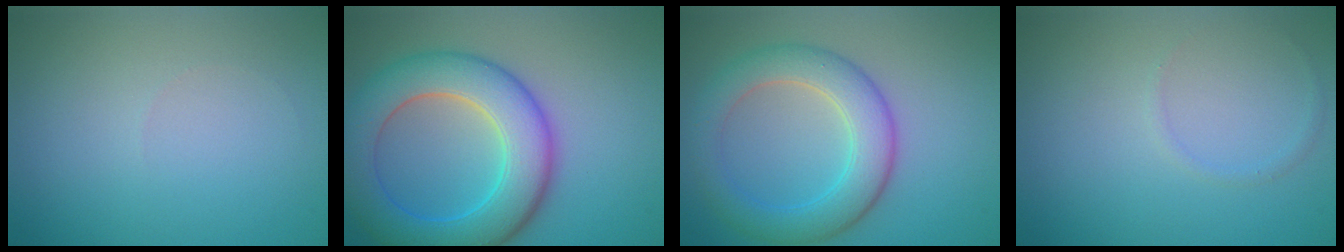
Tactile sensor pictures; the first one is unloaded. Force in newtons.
{"total": 8.7, "press": 8.7, "slide": 0.5}
{"total": 5.6, "press": 5.6, "slide": 0.1}
{"total": 0.6, "press": 0.6, "slide": 0.0}